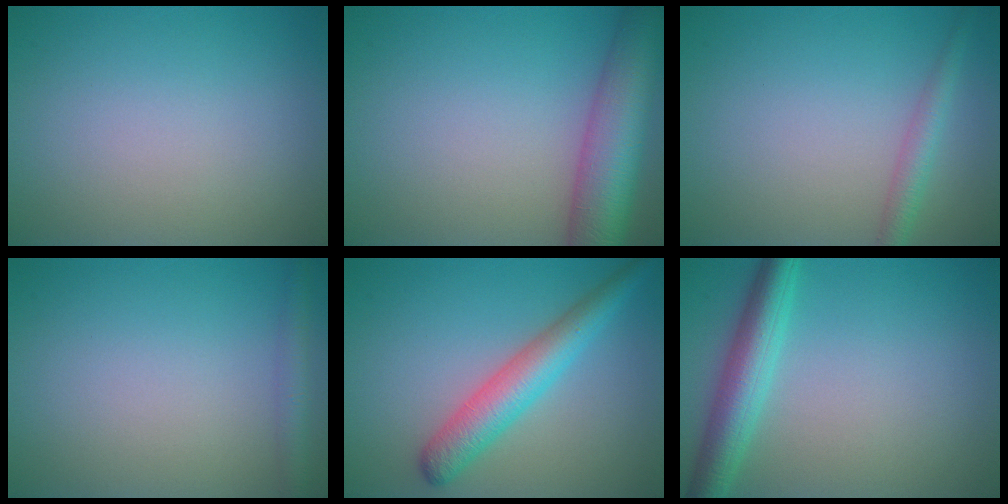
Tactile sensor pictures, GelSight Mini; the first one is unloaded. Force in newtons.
{"total": 8.5, "press": 8.5, "slide": 0.4}
{"total": 2.2, "press": 2.2, "slide": 0.1}
{"total": 2.1, "press": 2.1, "slide": 0.1}
{"total": 4.7, "press": 4.7, "slide": 0.1}
{"total": 4.6, "press": 4.6, "slide": 0.1}